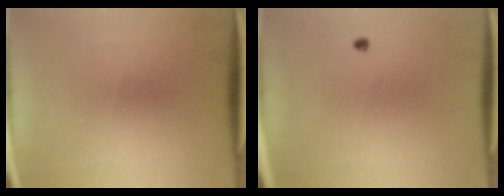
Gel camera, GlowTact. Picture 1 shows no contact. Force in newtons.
{"total": 0.7}